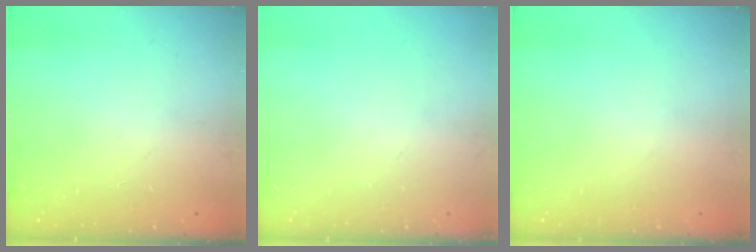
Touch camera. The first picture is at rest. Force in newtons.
{"total": 0.0}
{"total": 0.0}